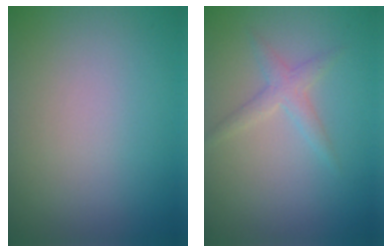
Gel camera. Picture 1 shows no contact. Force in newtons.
{"total": 1.9, "press": 1.9, "slide": 0.0}